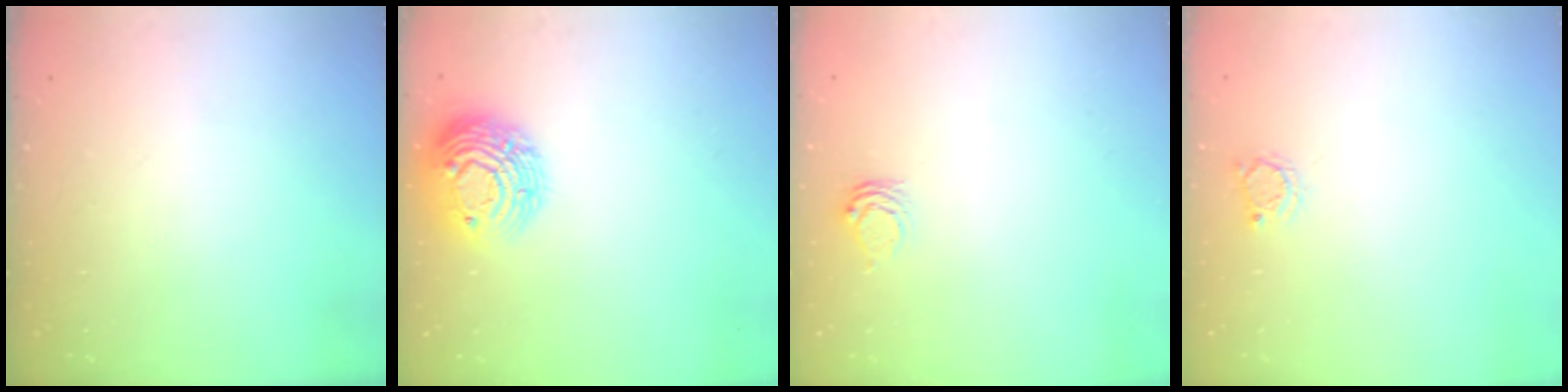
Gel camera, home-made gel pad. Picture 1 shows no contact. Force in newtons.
{"total": 12.9, "press": 12.9, "slide": 1.0}
{"total": 3.9, "press": 3.8, "slide": 0.4}
{"total": 2.8, "press": 2.8, "slide": 0.4}